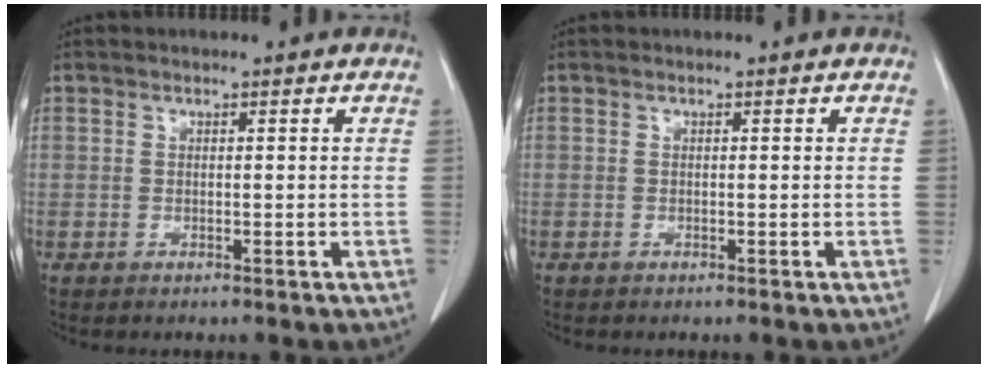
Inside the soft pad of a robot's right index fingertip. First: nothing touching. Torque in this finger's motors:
{"motor_torque": [-0.01, 0.00, 0.00, -0.03]}